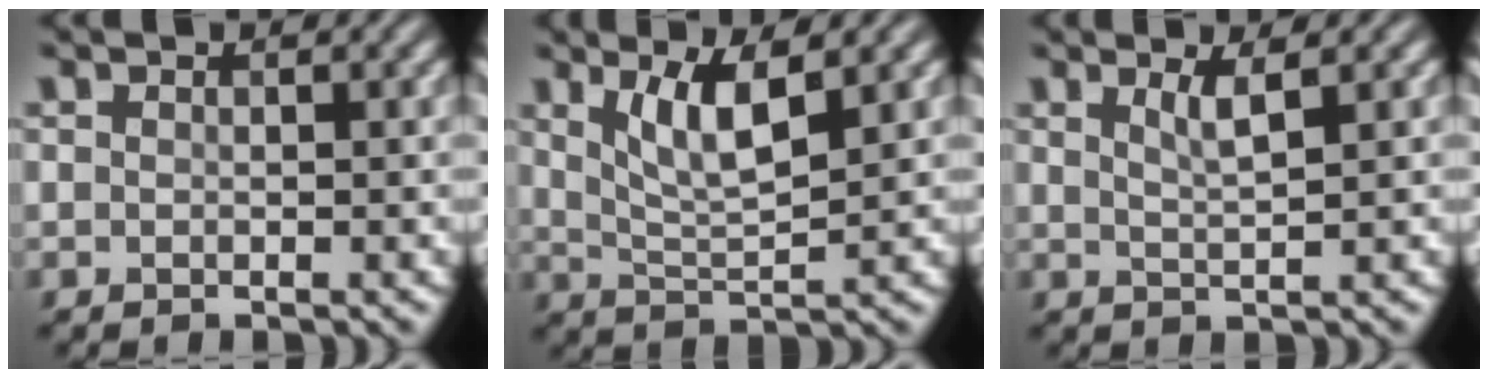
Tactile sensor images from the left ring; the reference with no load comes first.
{"total": 4.1, "force": [1.9, 1.0, 3.5], "torque": [-0.072, -0.007, 0.040]}
{"total": 2.0, "force": [1.0, 0.5, 1.7], "torque": [-0.025, 0.000, 0.014]}